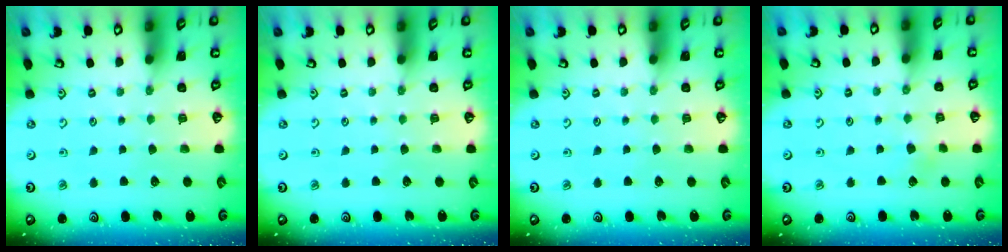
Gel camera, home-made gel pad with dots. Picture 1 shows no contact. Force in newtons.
{"total": 0.0}
{"total": 0.0}
{"total": 2.1, "press": 2.1, "slide": 0.3}